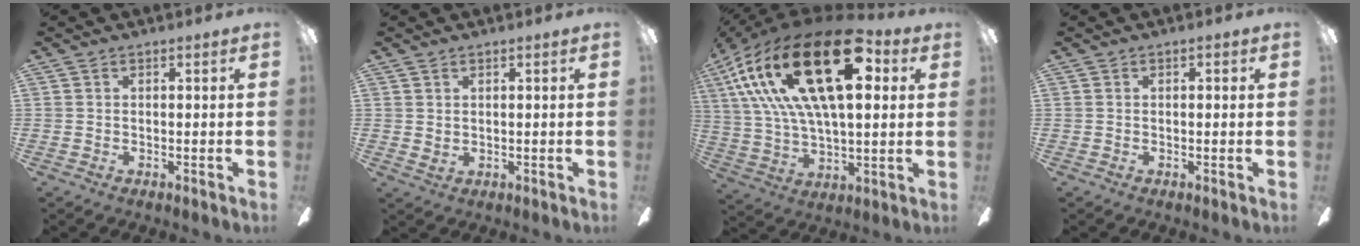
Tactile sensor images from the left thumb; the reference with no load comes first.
{"total": 1.4, "force": [0.9, 0.7, 0.8], "torque": [-0.017, 0.002, 0.017]}
{"total": 31.7, "force": [12.1, 14.8, 25.3], "torque": [-0.470, -0.047, 0.196]}
{"total": 0.8, "force": [0.1, 0.3, 0.7], "torque": [-0.017, 0.004, 0.000]}